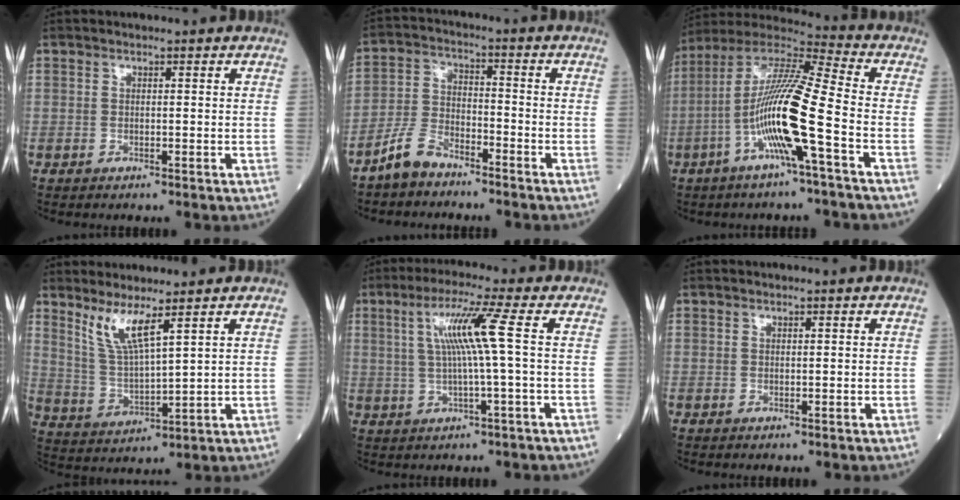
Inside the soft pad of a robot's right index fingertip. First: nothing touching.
{"total": 6.4, "force": [-5.2, 2.7, 2.5], "torque": [-0.064, 0.000, -0.104]}
{"total": 15.1, "force": [-4.5, -0.2, 14.4], "torque": [-0.286, 0.006, -0.095]}
{"total": 6.6, "force": [4.4, 0.1, 4.9], "torque": [-0.107, -0.018, 0.099]}
{"total": 7.7, "force": [1.2, -1.4, 7.5], "torque": [-0.143, 0.011, 0.032]}
{"total": 0.0}